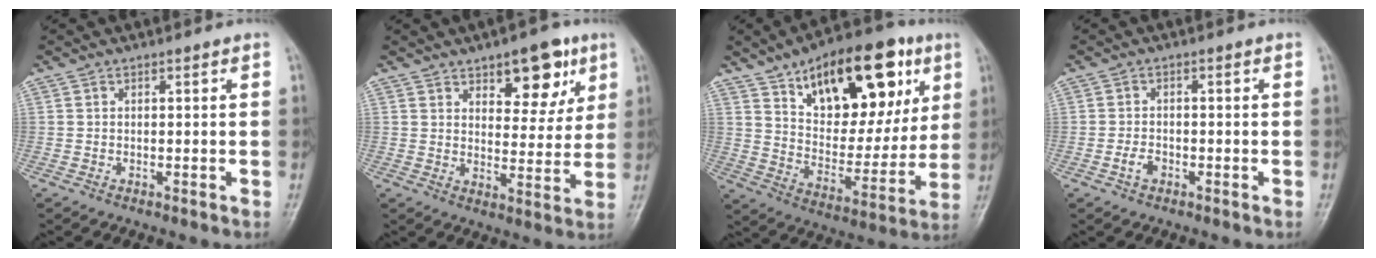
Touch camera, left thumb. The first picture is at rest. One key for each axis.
{"total": 10.0, "fx": 5.2, "fy": 4.7, "fz": 7.1, "tx": -0.061, "ty": -0.024, "tz": 0.071}
{"total": 25.4, "fx": 12.1, "fy": 12.9, "fz": 18.3, "tx": -0.225, "ty": -0.025, "tz": 0.194}
{"total": 2.4, "fx": -1.2, "fy": 1.5, "fz": 1.4, "tx": -0.025, "ty": 0.009, "tz": -0.023}